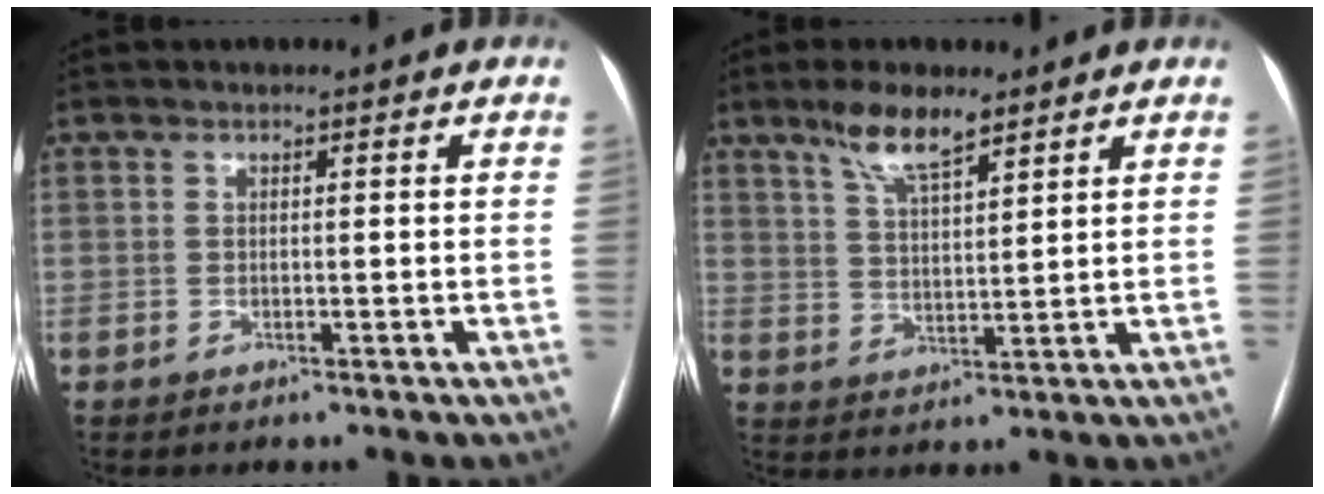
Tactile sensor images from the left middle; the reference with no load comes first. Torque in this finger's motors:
{"motor_torque": [0.52, -0.48, 0.09, 0.12]}